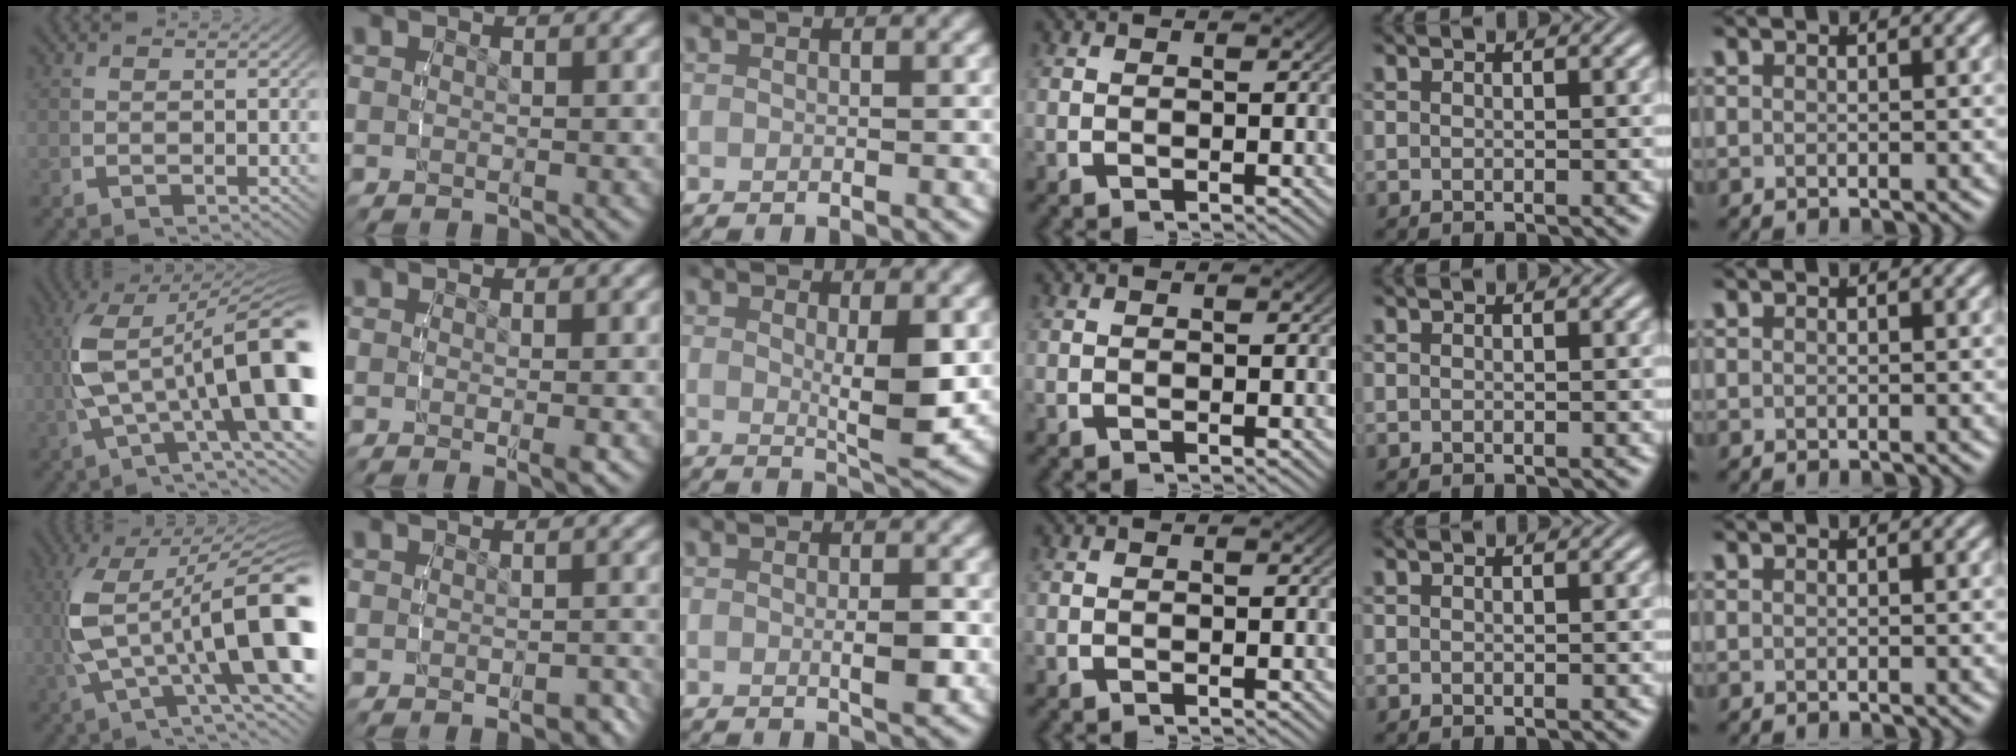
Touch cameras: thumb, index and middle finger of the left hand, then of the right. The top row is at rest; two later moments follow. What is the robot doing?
{"motion": "lift_and_place", "object": "button"}